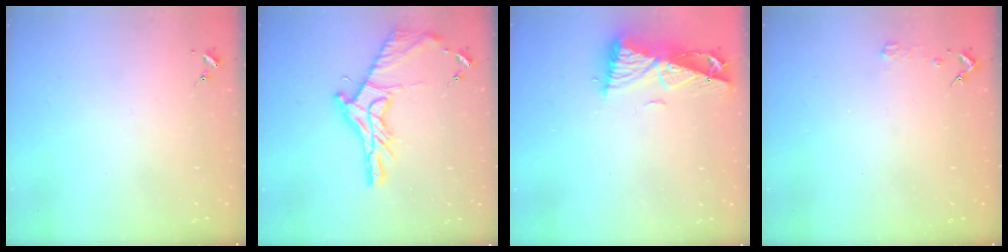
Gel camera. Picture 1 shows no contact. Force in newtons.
{"total": 18.3, "press": 18.2, "slide": 1.3}
{"total": 10.1, "press": 10.0, "slide": 1.2}
{"total": 2.3, "press": 2.3, "slide": 0.3}